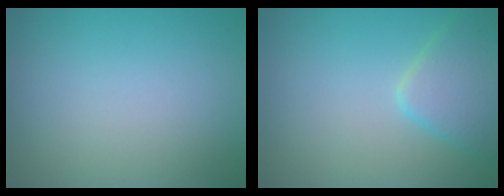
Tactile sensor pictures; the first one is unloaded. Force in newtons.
{"total": 3.6, "press": 3.6, "slide": 0.3}